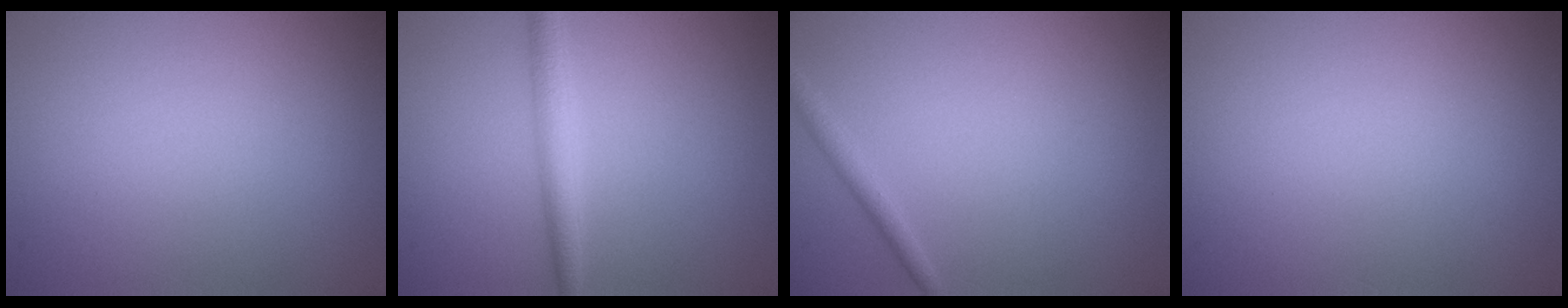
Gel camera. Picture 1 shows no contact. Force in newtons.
{"total": 2.5, "press": 2.5, "slide": 0.1}
{"total": 1.2, "press": 1.2, "slide": 0.0}
{"total": 0.0}